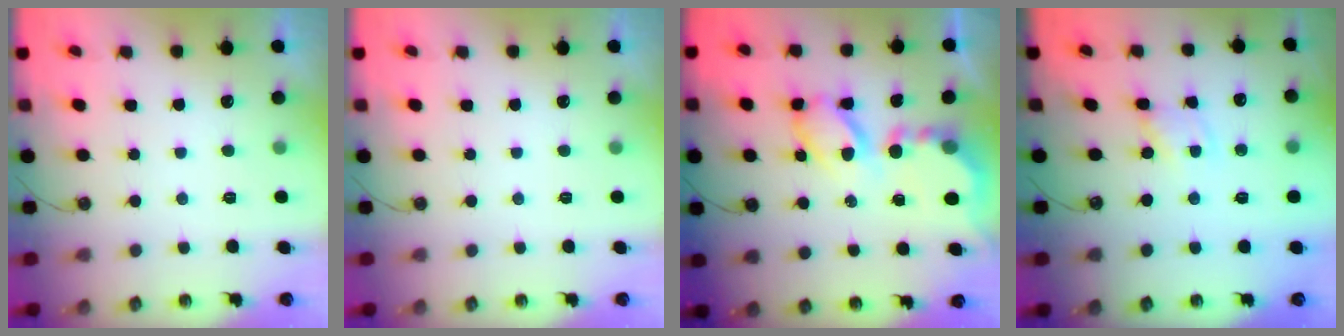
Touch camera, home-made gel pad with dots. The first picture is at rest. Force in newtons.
{"total": 0.0}
{"total": 10.2, "press": 10.2, "slide": 0.6}
{"total": 1.7, "press": 1.7, "slide": 0.1}